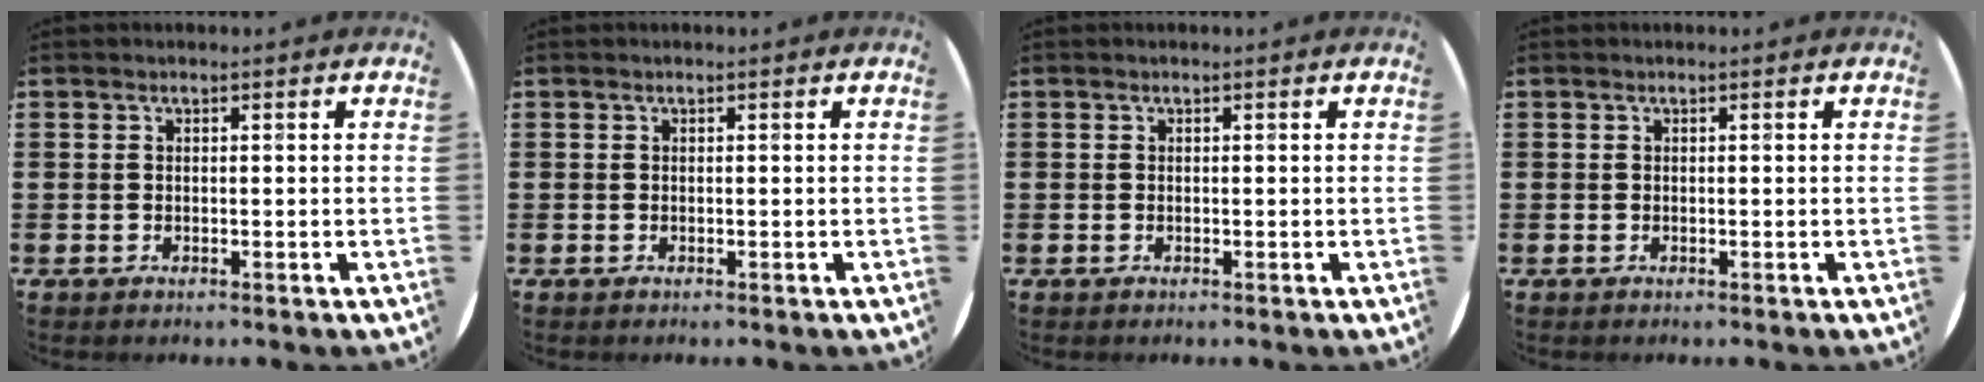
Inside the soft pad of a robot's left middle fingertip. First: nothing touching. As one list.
[{"total": 0.0}, {"total": 0.0}, {"total": 0.0}]